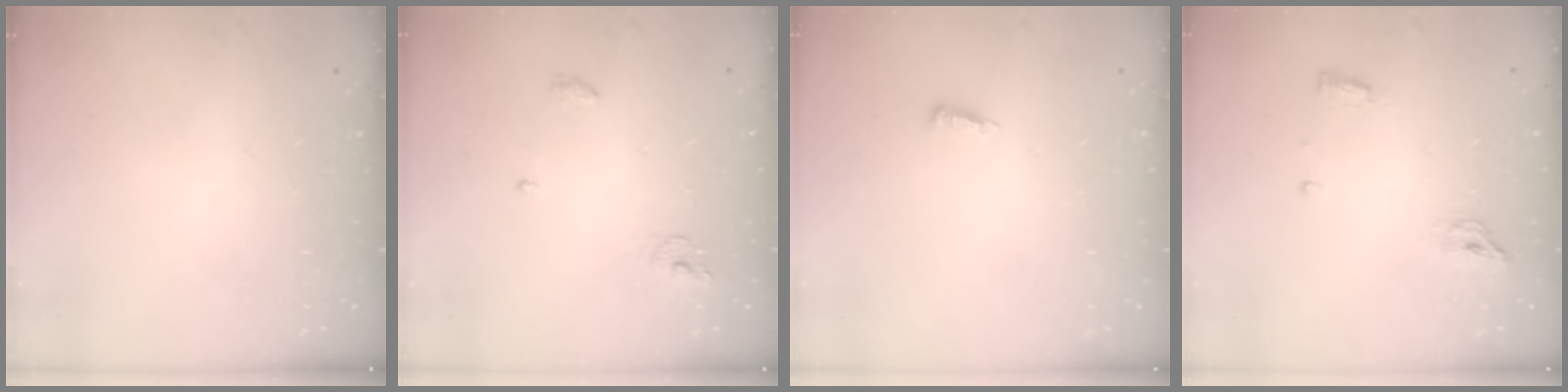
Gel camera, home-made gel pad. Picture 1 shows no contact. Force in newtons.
{"total": 4.2, "press": 4.1, "slide": 0.3}
{"total": 4.2, "press": 4.2, "slide": 0.6}
{"total": 5.4, "press": 5.3, "slide": 1.1}